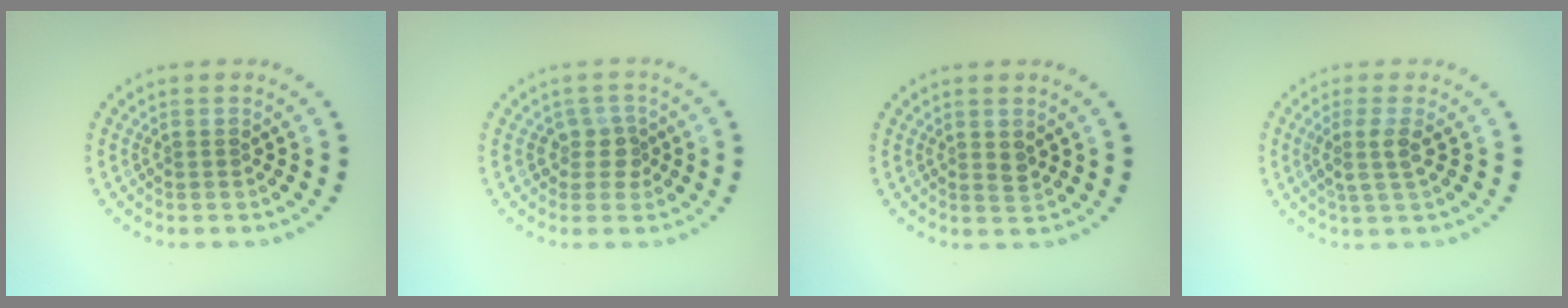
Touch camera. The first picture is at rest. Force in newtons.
{"total": 2.0, "press": 1.6, "slide": 1.2}
{"total": 1.0, "press": 1.0, "slide": 0.4}
{"total": 2.2, "press": 1.8, "slide": 1.2}